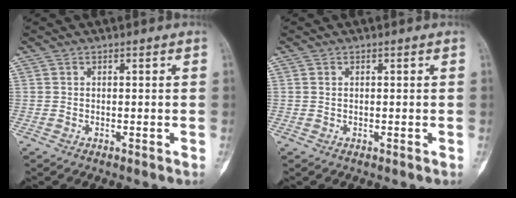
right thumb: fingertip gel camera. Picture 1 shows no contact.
{"total": 0.5, "force": [0.1, 0.4, 0.3], "torque": [-0.003, 0.002, 0.002]}